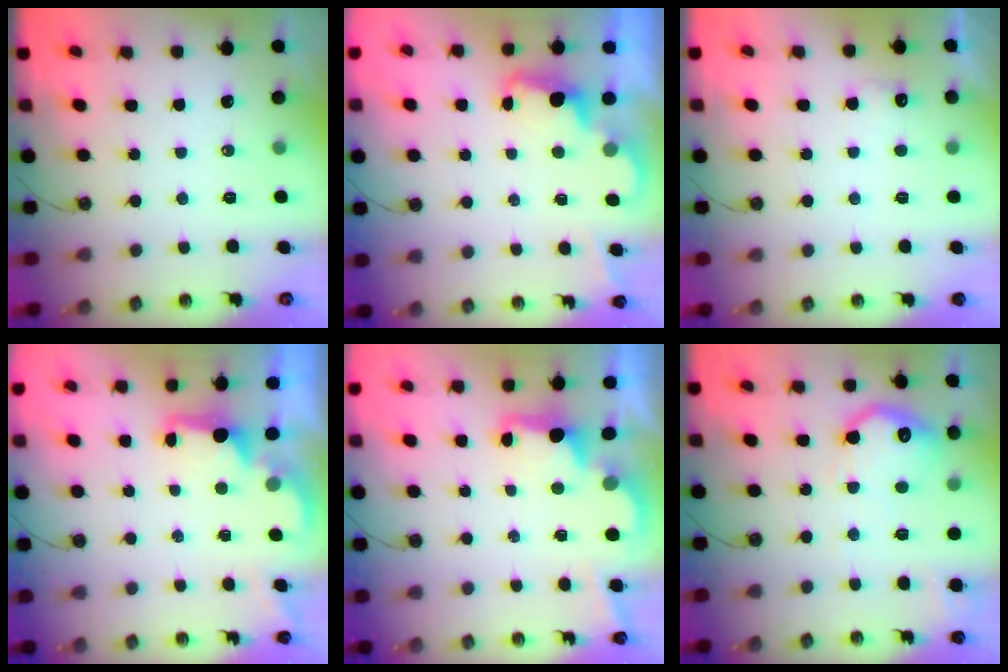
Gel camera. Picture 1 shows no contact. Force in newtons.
{"total": 2.3, "press": 2.3, "slide": 0.5}
{"total": 4.4, "press": 4.2, "slide": 1.2}
{"total": 2.0, "press": 1.9, "slide": 0.8}
{"total": 2.7, "press": 2.6, "slide": 0.8}
{"total": 16.3, "press": 16.3, "slide": 1.0}